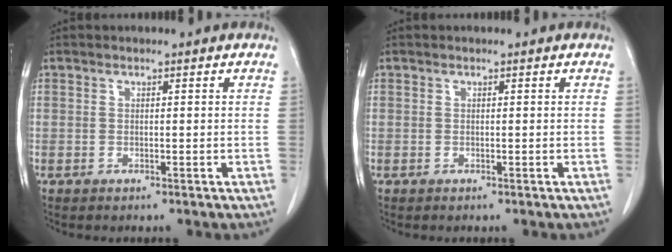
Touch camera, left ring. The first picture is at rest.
{"total": 0.0}